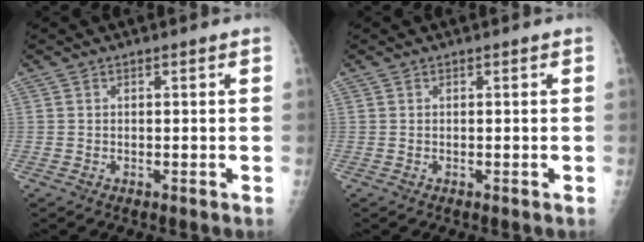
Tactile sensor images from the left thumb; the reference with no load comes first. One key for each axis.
{"total": 0.0}